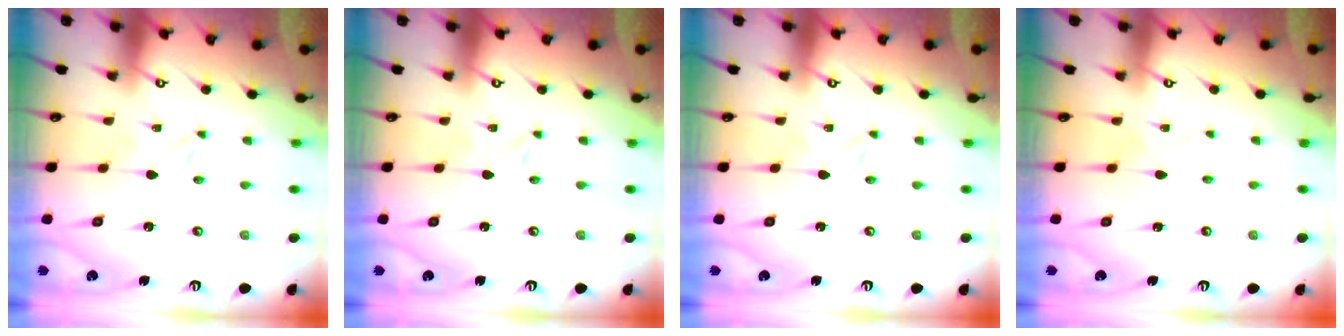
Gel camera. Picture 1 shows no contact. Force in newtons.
{"total": 0.0}
{"total": 0.0}
{"total": 3.7, "press": 3.7, "slide": 0.3}